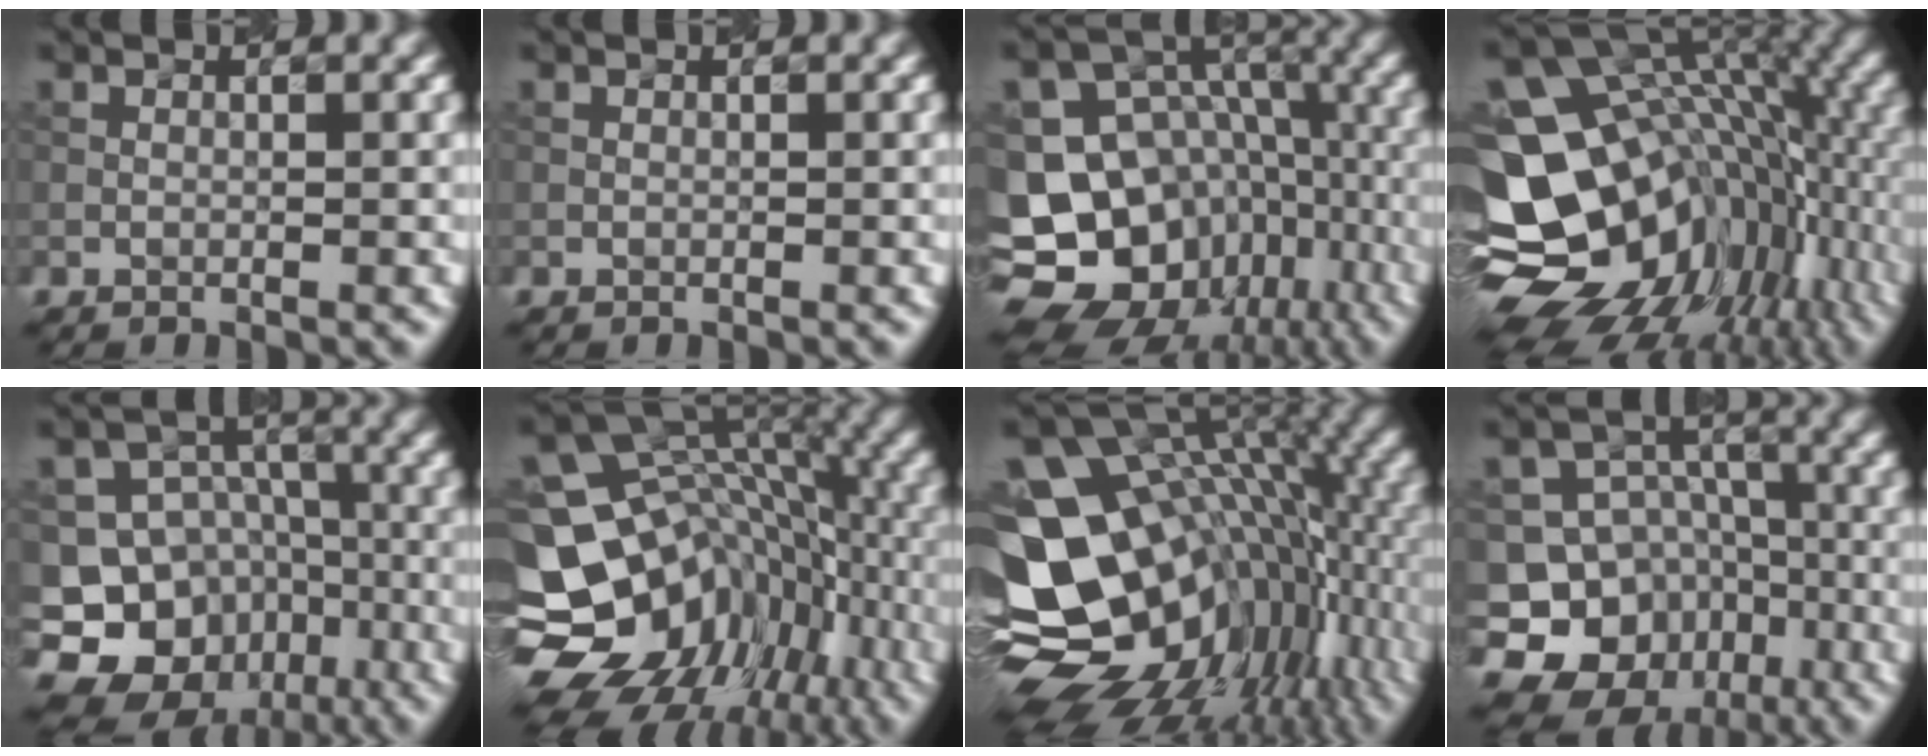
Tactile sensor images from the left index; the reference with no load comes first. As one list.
[{"total": 0.0}, {"total": 17.6, "force": [-7.1, 14.3, 7.2], "torque": [-0.148, -0.017, -0.090]}, {"total": 16.6, "force": [-4.1, 11.5, 11.2], "torque": [-0.204, -0.021, -0.044]}, {"total": 15.7, "force": [-8.8, 12.3, 4.0], "torque": [-0.078, -0.039, -0.135]}, {"total": 15.2, "force": [-5.8, 11.7, 7.7], "torque": [-0.145, -0.009, -0.078]}, {"total": 16.0, "force": [-2.4, 10.8, 11.5], "torque": [-0.194, -0.015, -0.016]}, {"total": 13.4, "force": [-7.5, 10.5, 3.4], "torque": [-0.064, -0.018, -0.121]}]